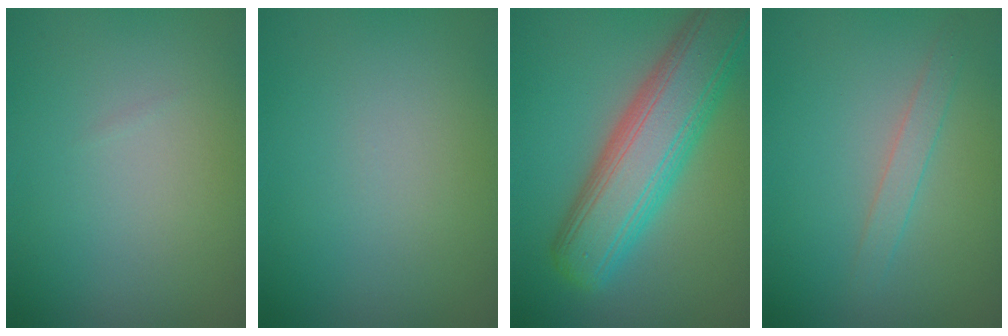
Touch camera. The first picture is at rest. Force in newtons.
{"total": 0.0}
{"total": 9.1, "press": 9.0, "slide": 0.9}
{"total": 1.5, "press": 1.5, "slide": 0.1}